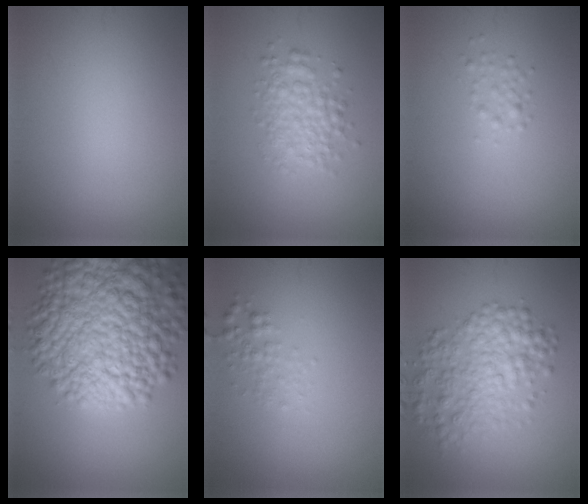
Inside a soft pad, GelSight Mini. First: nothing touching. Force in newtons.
{"total": 3.7, "press": 3.7, "slide": 0.0}
{"total": 1.2, "press": 1.2, "slide": 0.0}
{"total": 13.7, "press": 13.7, "slide": 0.6}
{"total": 1.5, "press": 1.5, "slide": 0.0}
{"total": 6.1, "press": 6.1, "slide": 0.1}